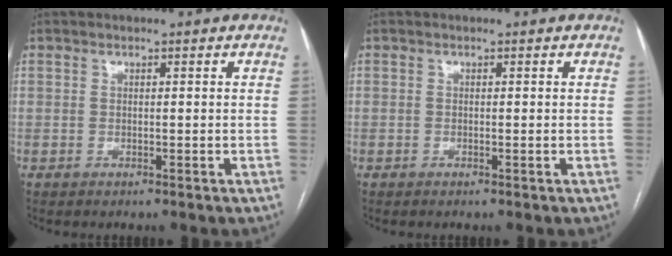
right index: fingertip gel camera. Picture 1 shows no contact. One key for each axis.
{"total": 0.0}